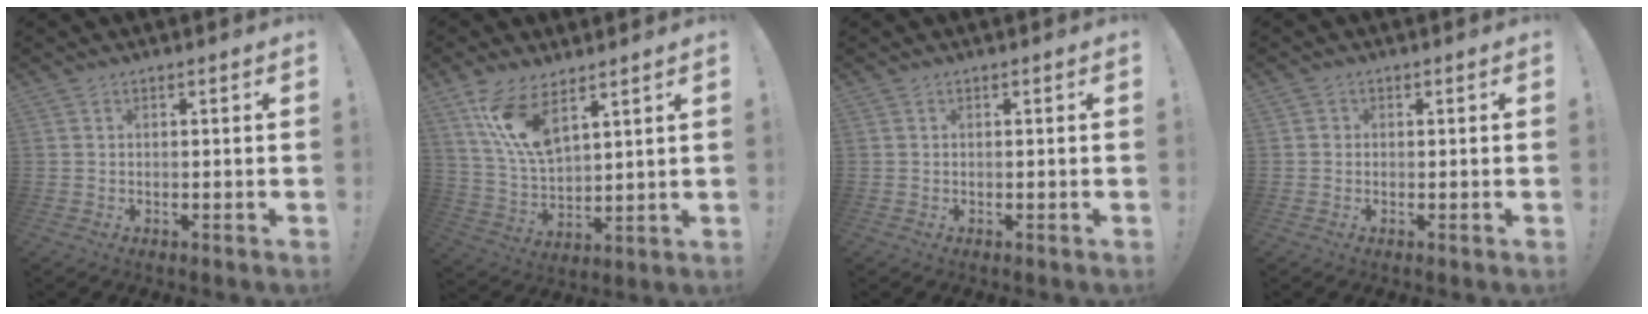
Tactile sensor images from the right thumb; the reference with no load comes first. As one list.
[{"total": 12.7, "force": [8.1, 4.9, 8.4], "torque": [-0.174, -0.039, 0.151]}, {"total": 0.0}, {"total": 1.1, "force": [-0.1, 1.1, 0.3], "torque": [0.002, 0.001, -0.003]}]